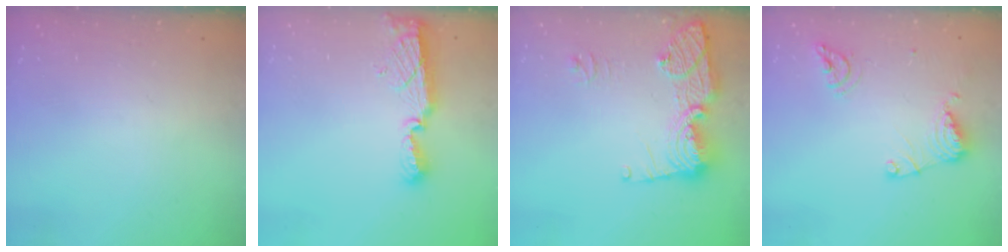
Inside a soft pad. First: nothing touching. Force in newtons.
{"total": 8.5, "press": 8.4, "slide": 0.8}
{"total": 15.6, "press": 15.6, "slide": 1.3}
{"total": 11.9, "press": 11.9, "slide": 1.3}